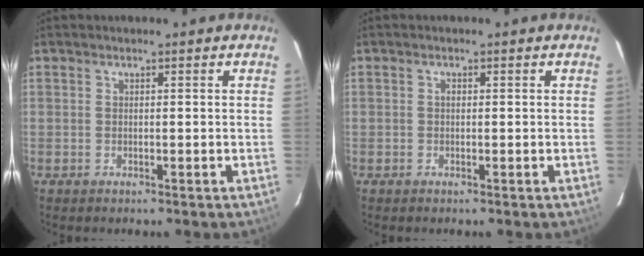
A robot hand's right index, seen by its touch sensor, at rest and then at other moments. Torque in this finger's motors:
{"motor_torque": [0.08, -0.02, 0.03, 0.02]}